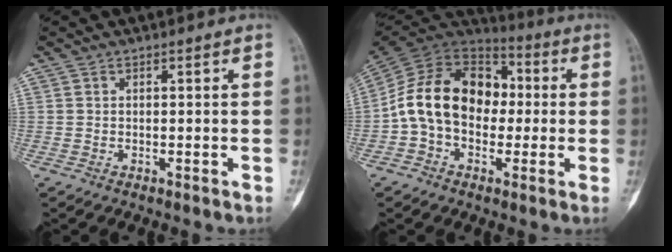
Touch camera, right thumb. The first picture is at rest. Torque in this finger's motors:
{"motor_torque": [1.82, 1.95, 1.29, -1.12, 0.23]}